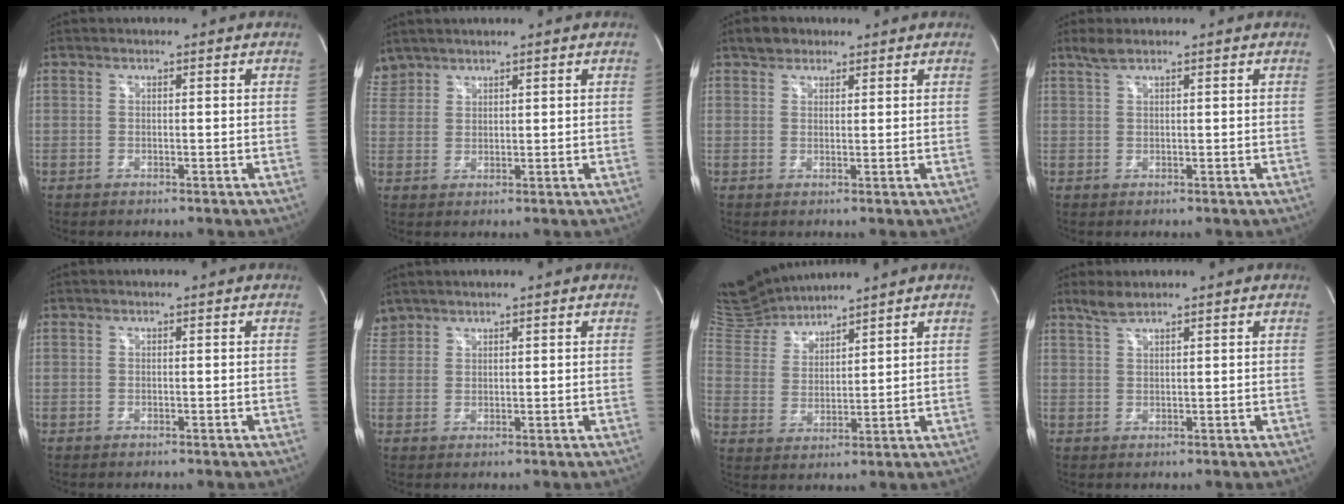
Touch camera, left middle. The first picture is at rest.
{"total": 3.3, "force": [3.0, 1.3, -0.2], "torque": [0.004, 0.015, 0.063]}
{"total": 2.7, "force": [2.0, 1.8, 0.7], "torque": [-0.014, 0.014, 0.032]}
{"total": 1.8, "force": [1.5, 0.1, 1.1], "torque": [-0.030, 0.010, 0.033]}
{"total": 0.0}
{"total": 2.5, "force": [2.2, 1.0, -0.3], "torque": [0.005, 0.013, 0.045]}
{"total": 8.5, "force": [8.4, 0.4, 0.5], "torque": [-0.029, 0.012, 0.182]}
{"total": 2.3, "force": [2.0, 0.1, 1.0], "torque": [-0.028, 0.007, 0.043]}